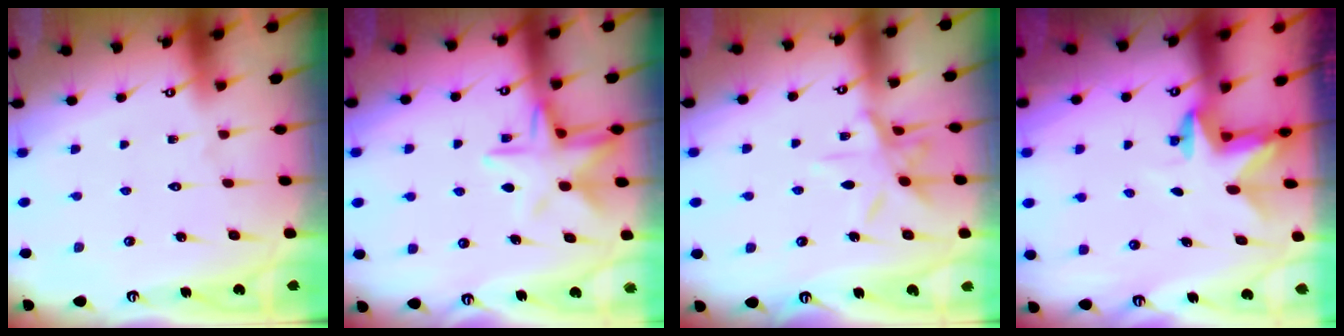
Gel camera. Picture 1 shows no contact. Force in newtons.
{"total": 10.7, "press": 10.6, "slide": 0.9}
{"total": 9.4, "press": 9.4, "slide": 0.6}
{"total": 2.4, "press": 2.3, "slide": 0.4}